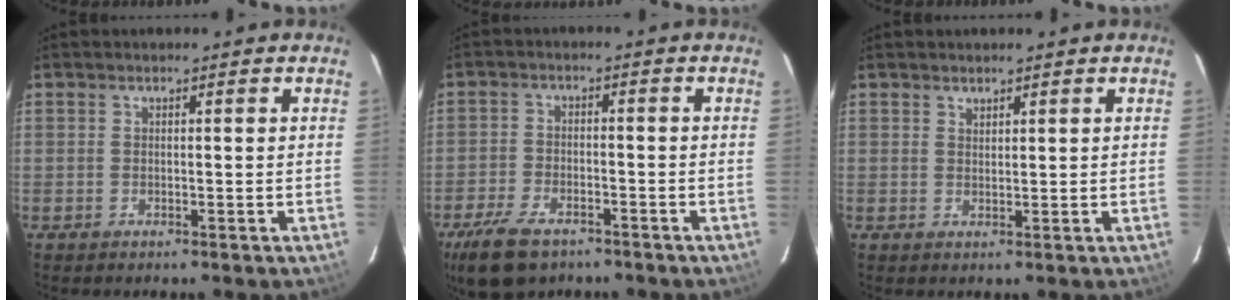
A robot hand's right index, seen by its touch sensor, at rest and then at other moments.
{"total": 10.3, "force": [-7.2, 5.1, 5.5], "torque": [-0.142, -0.011, -0.131]}
{"total": 1.1, "force": [1.0, 0.5, 0.1], "torque": [-0.002, 0.001, 0.019]}